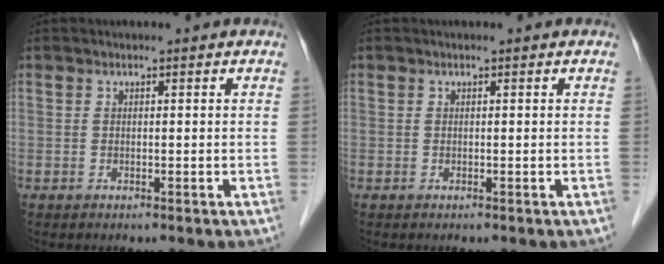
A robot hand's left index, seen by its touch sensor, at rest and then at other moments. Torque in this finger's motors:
{"motor_torque": [-0.02, 0.02, 0.00, 0.00]}